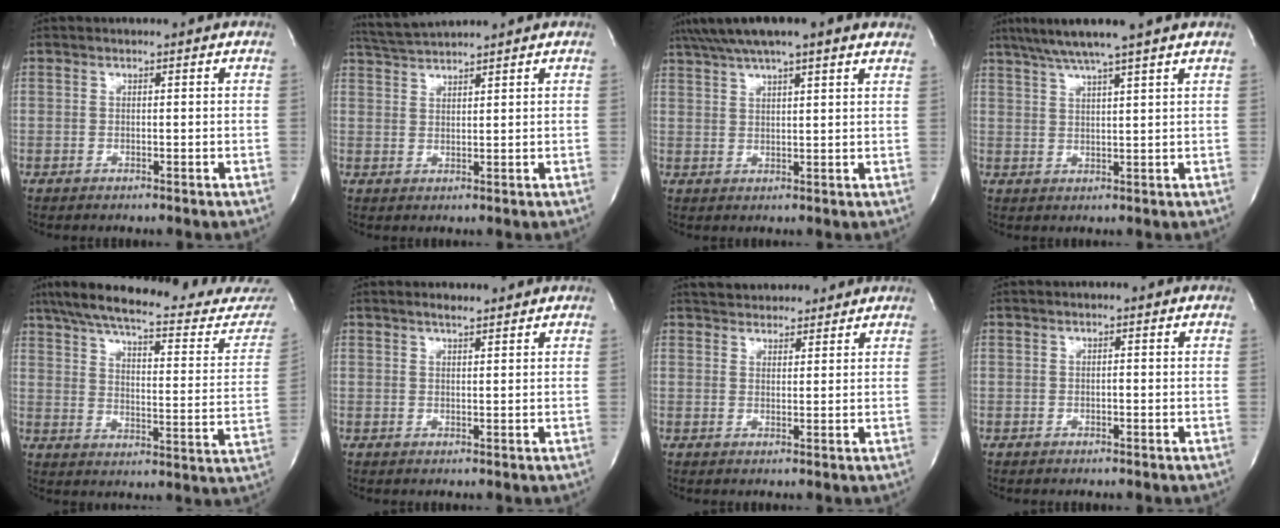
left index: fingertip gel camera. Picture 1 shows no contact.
{"total": 4.5, "force": [4.3, -1.1, 0.8], "torque": [-0.020, 0.015, 0.085]}
{"total": 13.8, "force": [10.8, 1.8, 8.4], "torque": [-0.149, 0.049, 0.154]}
{"total": 7.6, "force": [6.1, -1.4, 4.3], "torque": [-0.072, 0.015, 0.096]}
{"total": 29.7, "force": [26.1, 4.4, 13.5], "torque": [-0.214, -0.061, 0.325]}
{"total": 2.8, "force": [2.6, 0.3, 1.1], "torque": [-0.021, 0.013, 0.042]}
{"total": 8.4, "force": [7.7, 2.6, 2.0], "torque": [-0.021, 0.024, 0.108]}
{"total": 0.0}